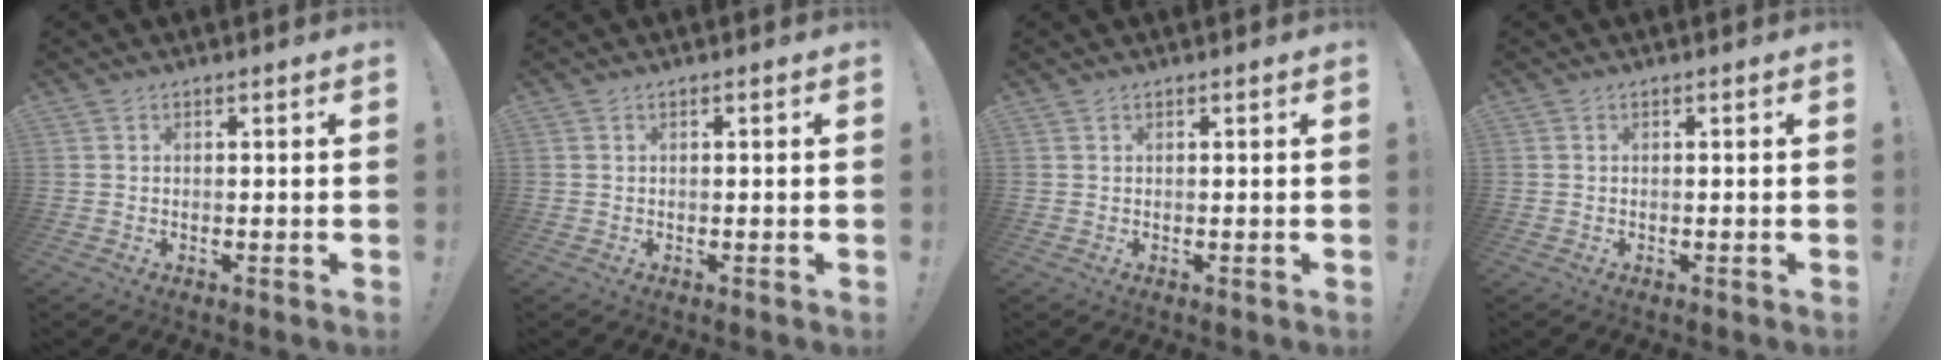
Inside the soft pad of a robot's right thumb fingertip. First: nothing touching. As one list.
[{"total": 0.0}, {"total": 0.0}, {"total": 0.0}]